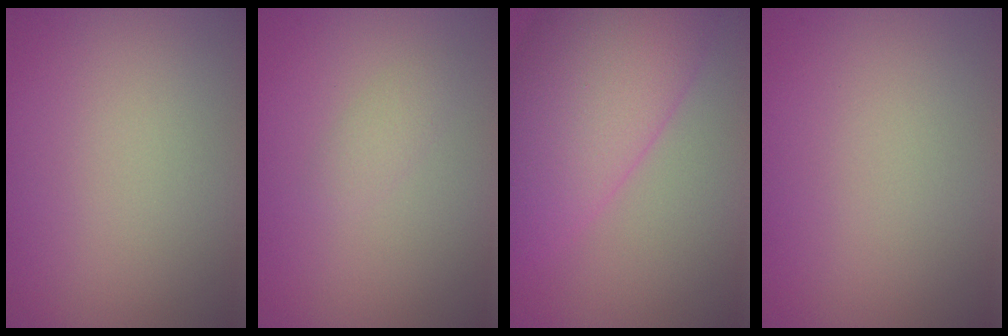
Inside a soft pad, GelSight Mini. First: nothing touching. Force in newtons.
{"total": 1.0, "press": 1.0, "slide": 0.1}
{"total": 10.1, "press": 10.1, "slide": 0.3}
{"total": 0.0}